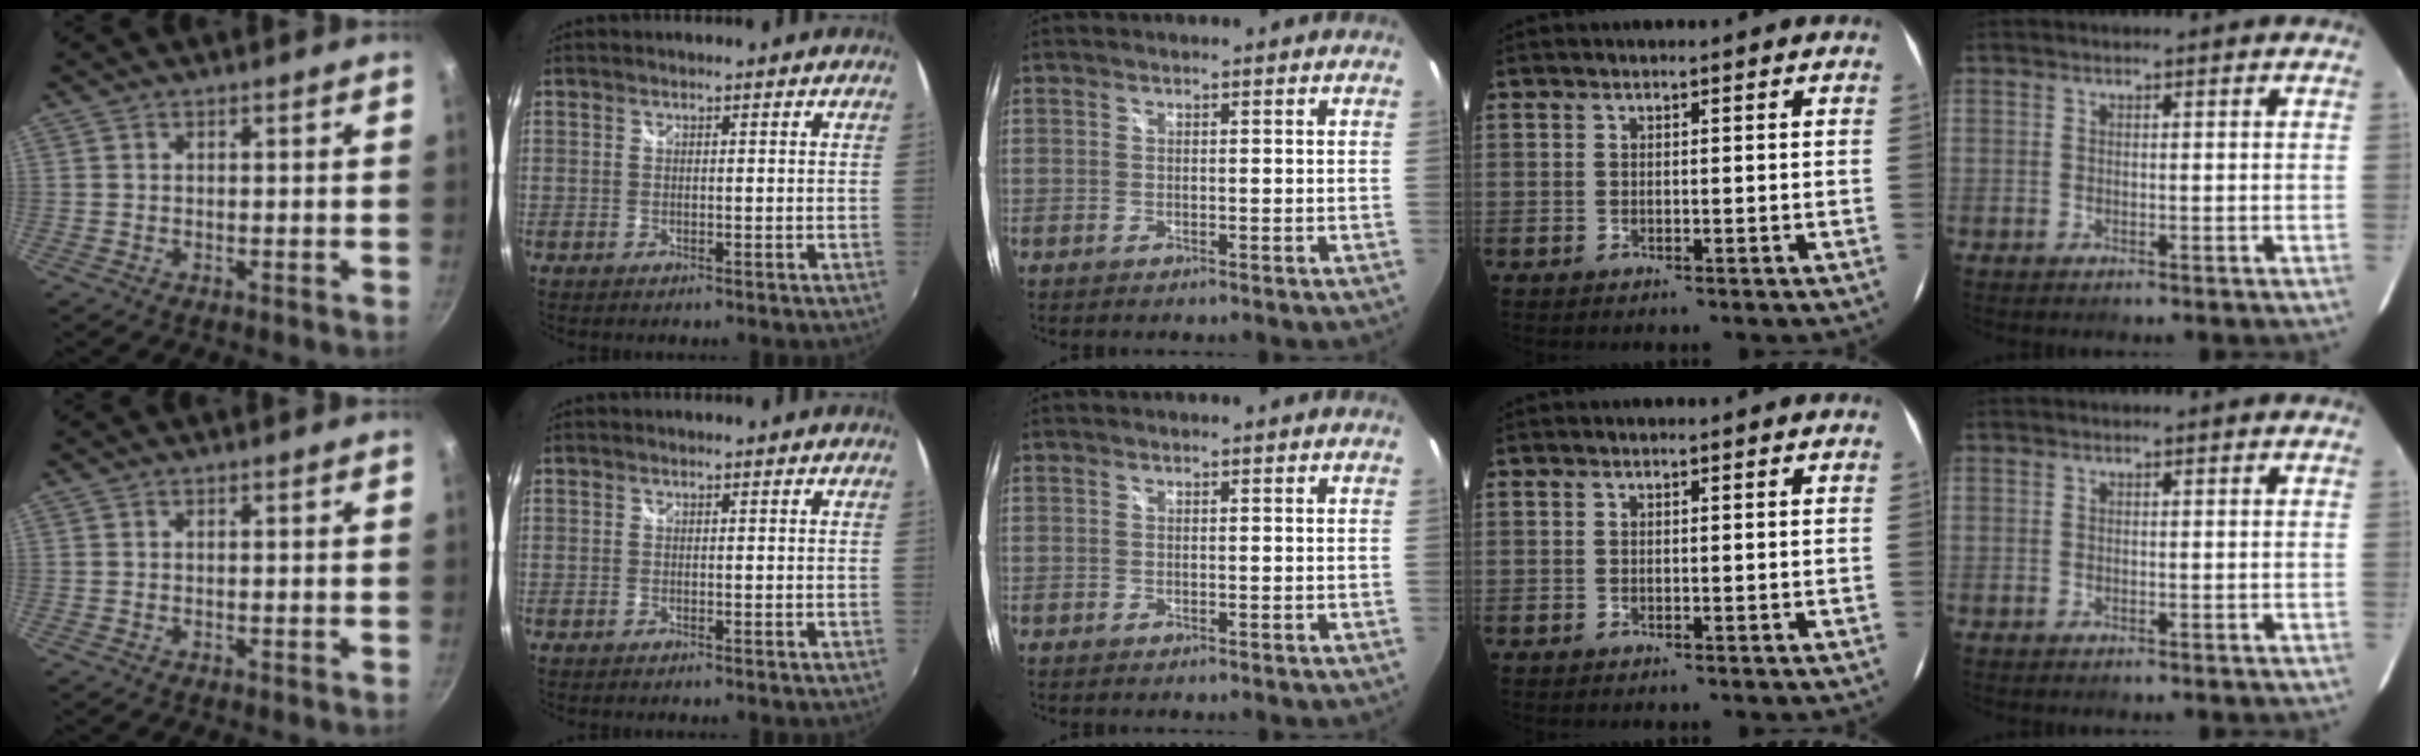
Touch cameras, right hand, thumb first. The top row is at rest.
{}